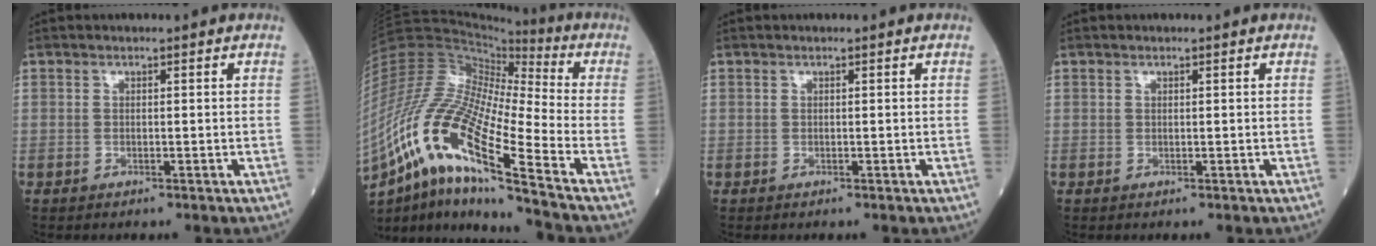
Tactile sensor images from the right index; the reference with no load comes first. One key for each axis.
{"total": 21.7, "fx": -12.6, "fy": 2.1, "fz": 17.5, "tx": -0.395, "ty": -0.028, "tz": -0.238}
{"total": 0.0}
{"total": 0.0}